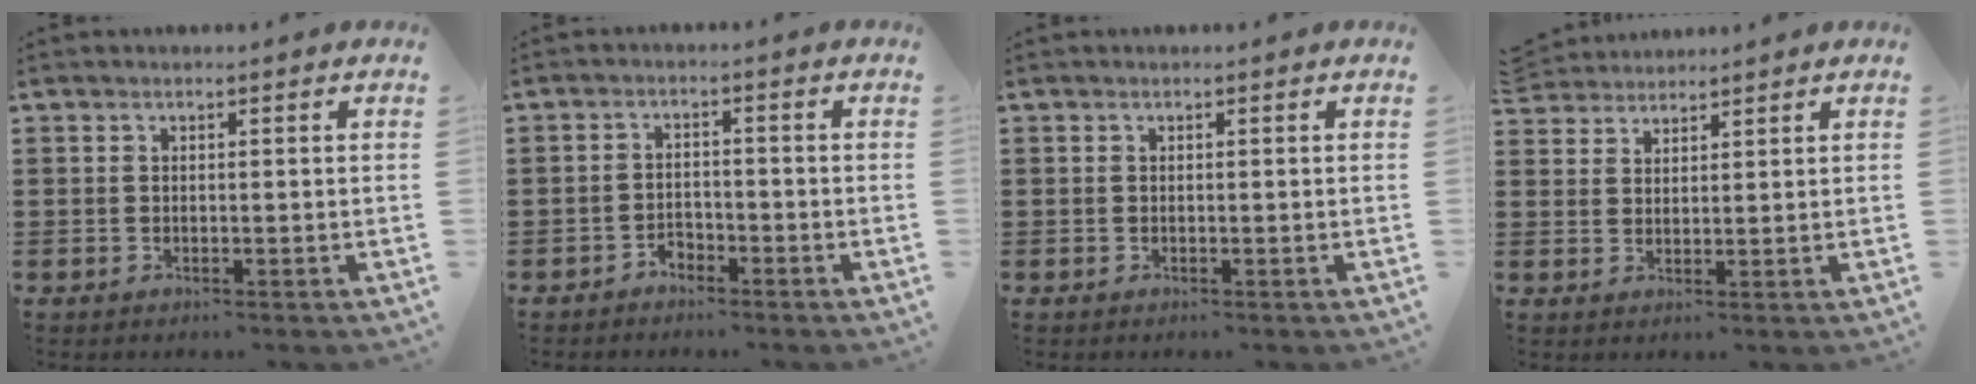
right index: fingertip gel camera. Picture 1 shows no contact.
{"total": 2.0, "force": [-1.9, 0.8, 0.1], "torque": [-0.009, 0.003, -0.041]}
{"total": 0.0}
{"total": 3.0, "force": [2.9, 0.5, -0.3], "torque": [-0.002, -0.002, 0.057]}